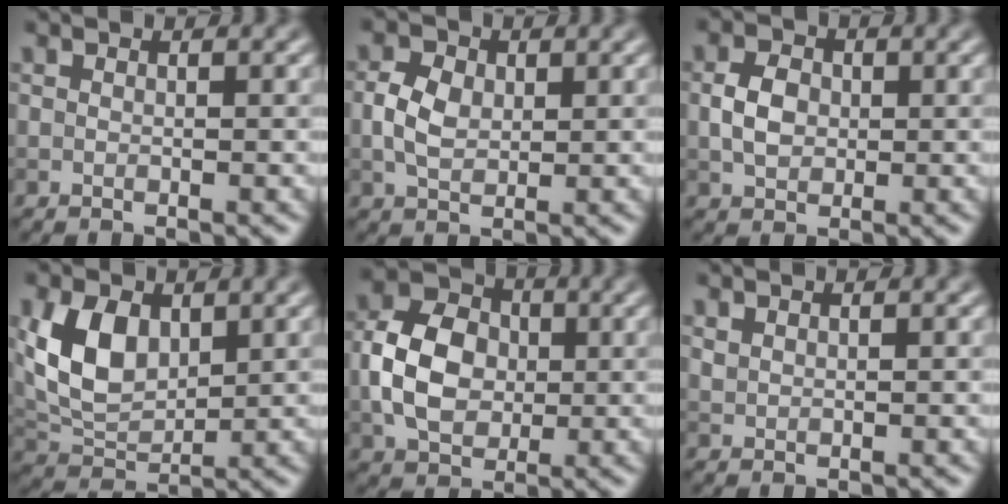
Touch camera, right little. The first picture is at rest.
{"total": 3.3, "force": [0.2, 2.3, 2.3], "torque": [-0.050, 0.003, 0.001]}
{"total": 3.0, "force": [-0.1, 2.3, 1.9], "torque": [-0.041, 0.004, -0.006]}
{"total": 6.2, "force": [1.6, 4.0, 4.4], "torque": [-0.095, 0.001, 0.034]}
{"total": 6.8, "force": [-0.4, 5.1, 4.5], "torque": [-0.092, 0.011, -0.016]}
{"total": 0.6, "force": [0.5, 0.2, 0.2], "torque": [-0.005, 0.000, 0.015]}